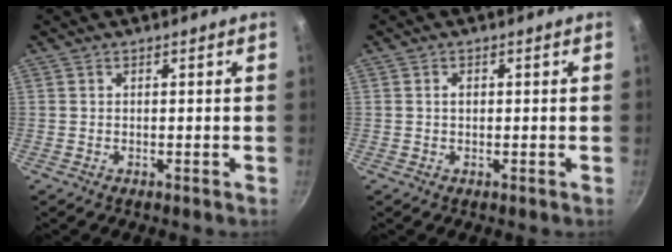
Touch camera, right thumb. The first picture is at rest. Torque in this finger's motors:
{"motor_torque": [-0.40, 0.46, 0.18, 0.08, 0.08]}